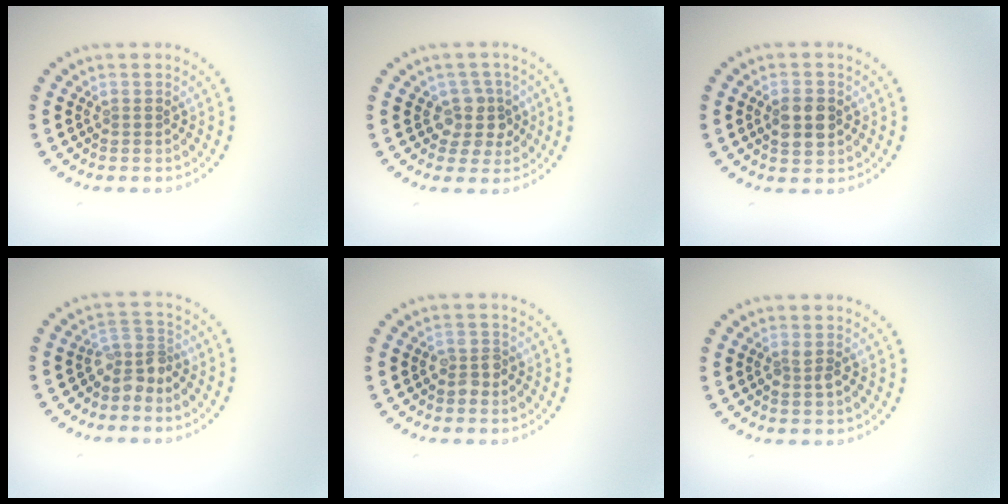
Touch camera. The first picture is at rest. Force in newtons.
{"total": 3.0, "press": 2.5, "slide": 1.7}
{"total": 3.1, "press": 3.1, "slide": 0.2}
{"total": 2.6, "press": 1.9, "slide": 1.8}
{"total": 1.7, "press": 1.7, "slide": 0.4}
{"total": 0.9, "press": 0.9, "slide": 0.3}